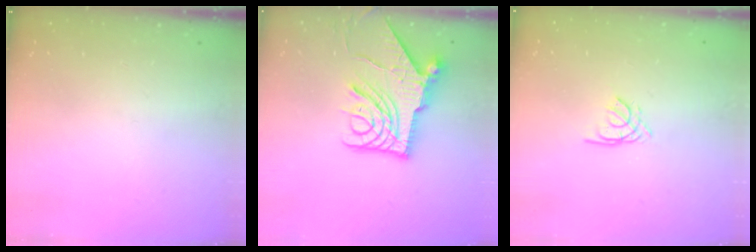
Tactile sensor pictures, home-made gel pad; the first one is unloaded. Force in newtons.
{"total": 13.7, "press": 13.6, "slide": 1.5}
{"total": 1.1, "press": 1.1, "slide": 0.3}